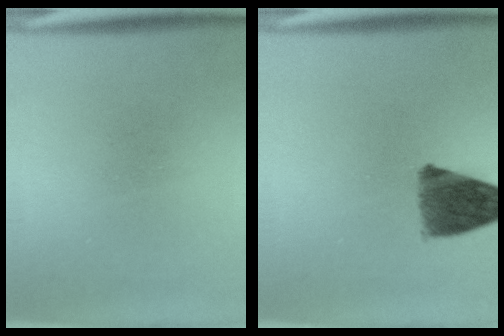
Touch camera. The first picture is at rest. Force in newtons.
{"total": 8.8}